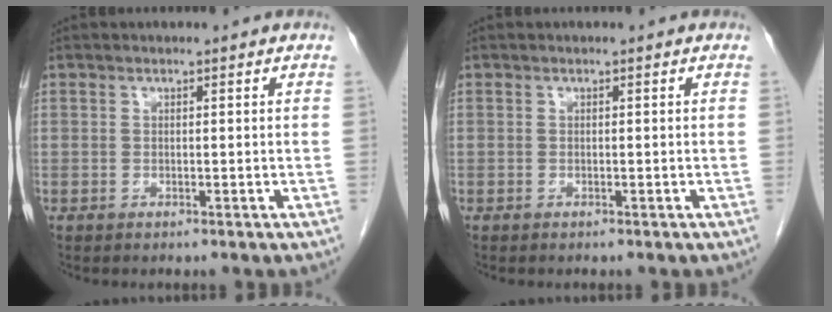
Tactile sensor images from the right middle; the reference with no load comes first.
{"total": 0.0}